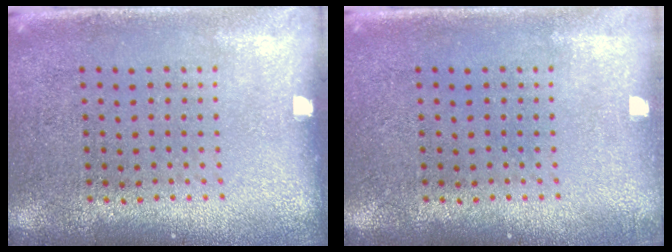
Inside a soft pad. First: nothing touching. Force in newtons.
{"total": 0.8, "press": 0.7, "slide": 0.4}